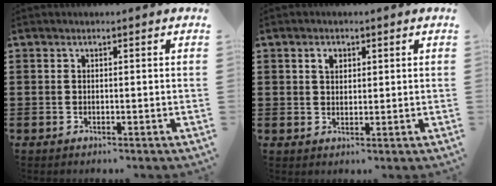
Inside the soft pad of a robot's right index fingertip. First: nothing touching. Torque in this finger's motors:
{"motor_torque": [0.03, -0.01, 0.03, 0.04]}